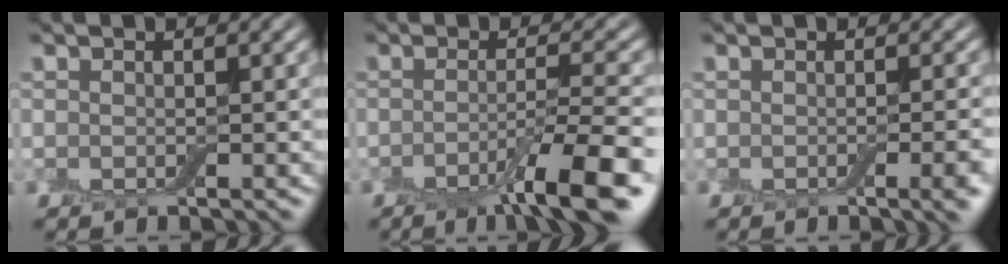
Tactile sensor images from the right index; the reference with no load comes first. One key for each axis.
{"total": 7.0, "fx": -3.3, "fy": 1.1, "fz": 6.1, "tx": -0.086, "ty": 0.000, "tz": -0.059}
{"total": 3.9, "fx": -1.1, "fy": 1.4, "fz": 3.5, "tx": -0.030, "ty": -0.003, "tz": -0.009}